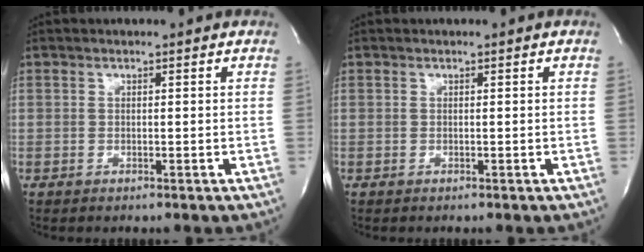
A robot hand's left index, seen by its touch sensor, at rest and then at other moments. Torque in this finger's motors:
{"motor_torque": [0.00, 0.00, 0.00, 0.00]}